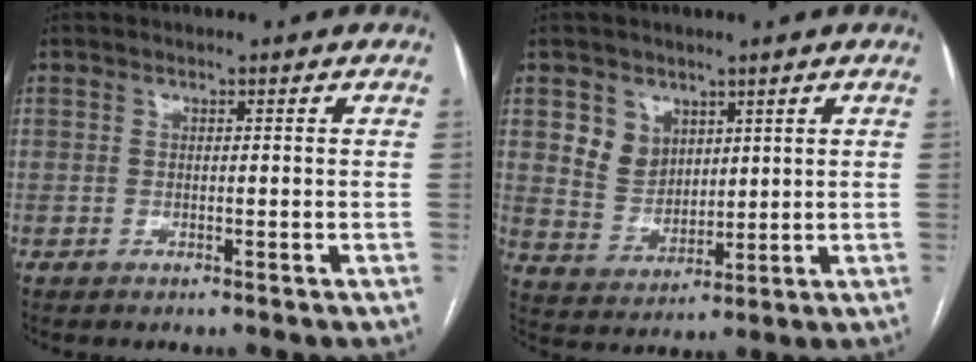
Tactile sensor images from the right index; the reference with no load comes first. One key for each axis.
{"total": 6.3, "fx": 3.1, "fy": 5.1, "fz": 1.9, "tx": -0.044, "ty": 0.007, "tz": 0.068}